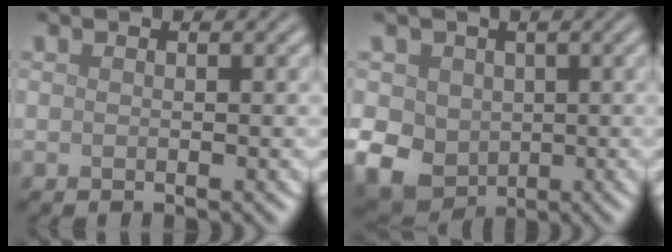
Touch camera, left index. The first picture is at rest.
{"total": 8.6, "force": [-0.2, 7.4, 4.3], "torque": [-0.072, 0.008, -0.033]}